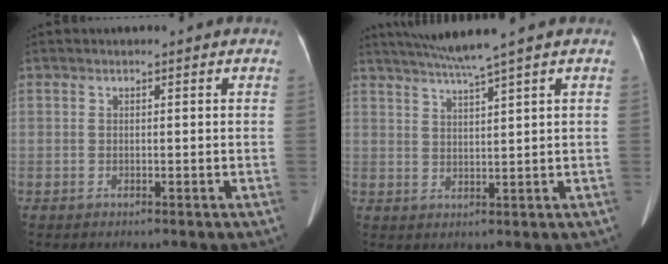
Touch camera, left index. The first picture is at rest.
{"total": 6.1, "force": [4.9, -1.7, 3.2], "torque": [-0.056, 0.006, 0.089]}